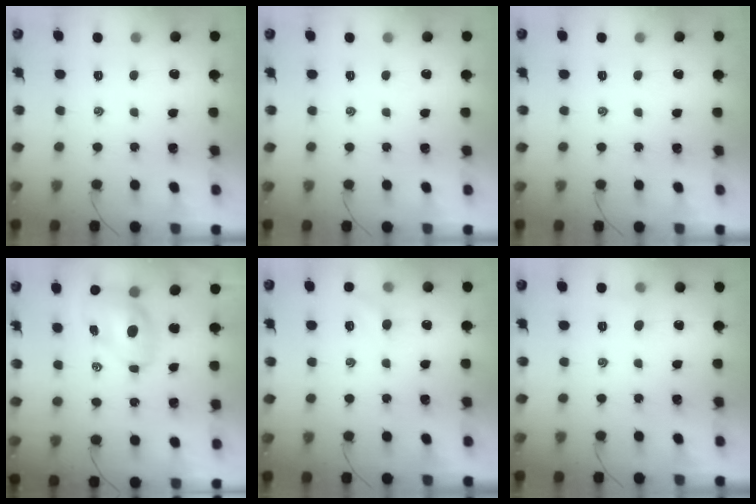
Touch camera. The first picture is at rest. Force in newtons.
{"total": 0.0}
{"total": 0.0}
{"total": 8.3, "press": 7.8, "slide": 2.6}
{"total": 6.5, "press": 6.2, "slide": 2.0}
{"total": 4.7, "press": 4.6, "slide": 1.1}